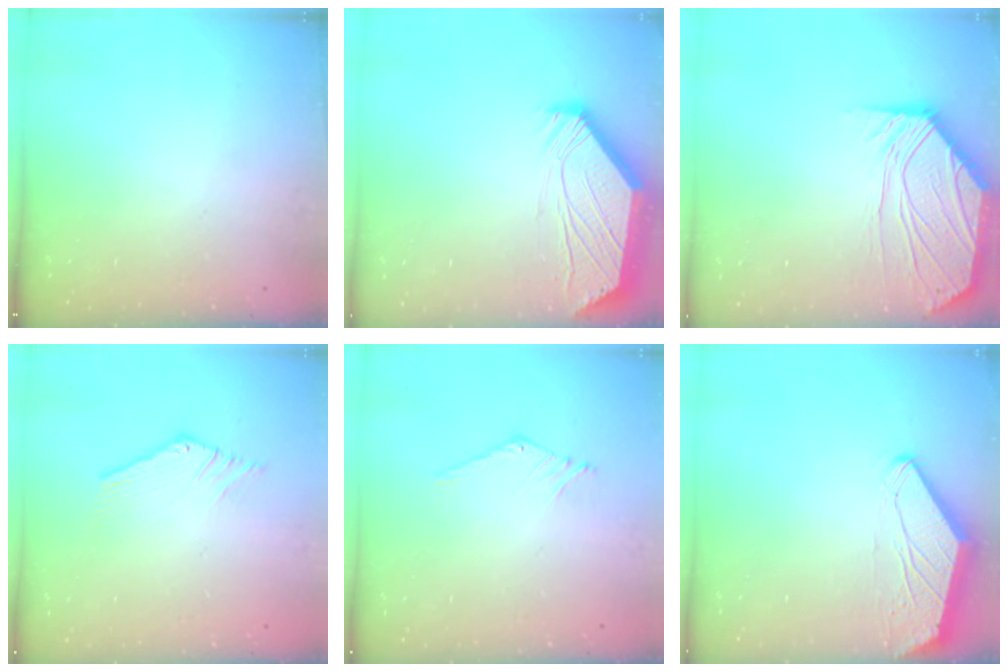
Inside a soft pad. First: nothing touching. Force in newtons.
{"total": 3.4, "press": 3.3, "slide": 0.6}
{"total": 5.9, "press": 5.8, "slide": 0.9}
{"total": 0.7, "press": 0.7, "slide": 0.1}
{"total": 0.8, "press": 0.7, "slide": 0.1}
{"total": 0.0}